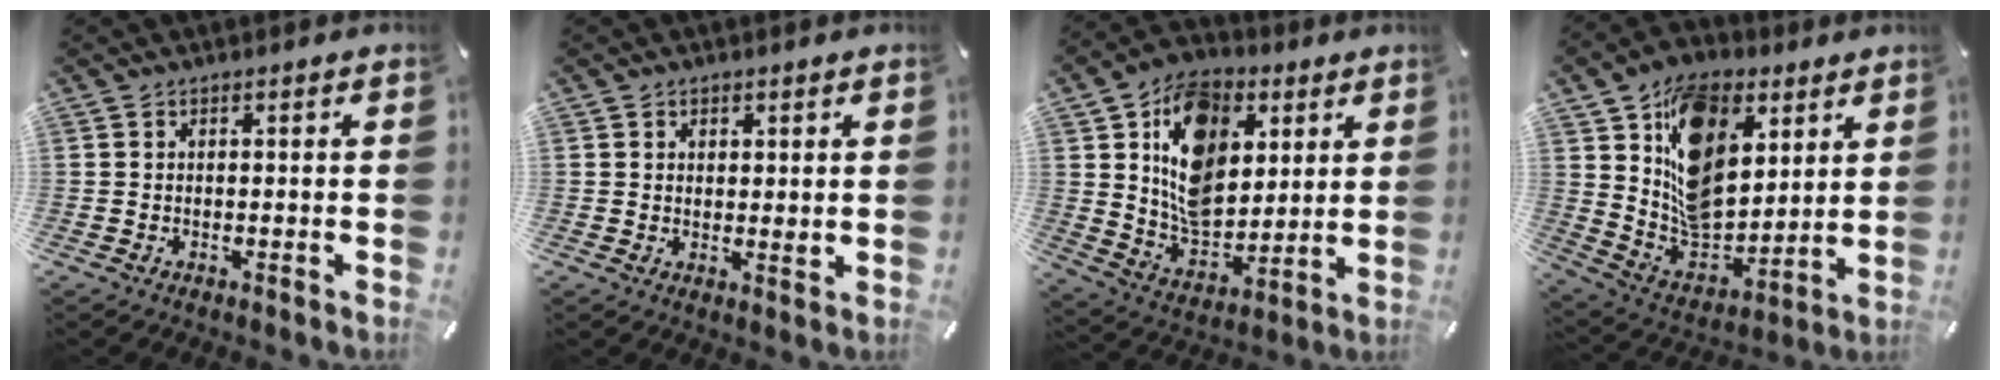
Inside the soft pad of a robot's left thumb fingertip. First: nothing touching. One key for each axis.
{"total": 2.0, "fx": 0.9, "fy": 1.4, "fz": 1.0, "tx": -0.004, "ty": -0.005, "tz": 0.013}
{"total": 15.8, "fx": 5.4, "fy": 12.1, "fz": 8.8, "tx": -0.174, "ty": -0.019, "tz": 0.101}
{"total": 16.5, "fx": 6.2, "fy": 12.3, "fz": 9.0, "tx": -0.148, "ty": -0.030, "tz": 0.123}